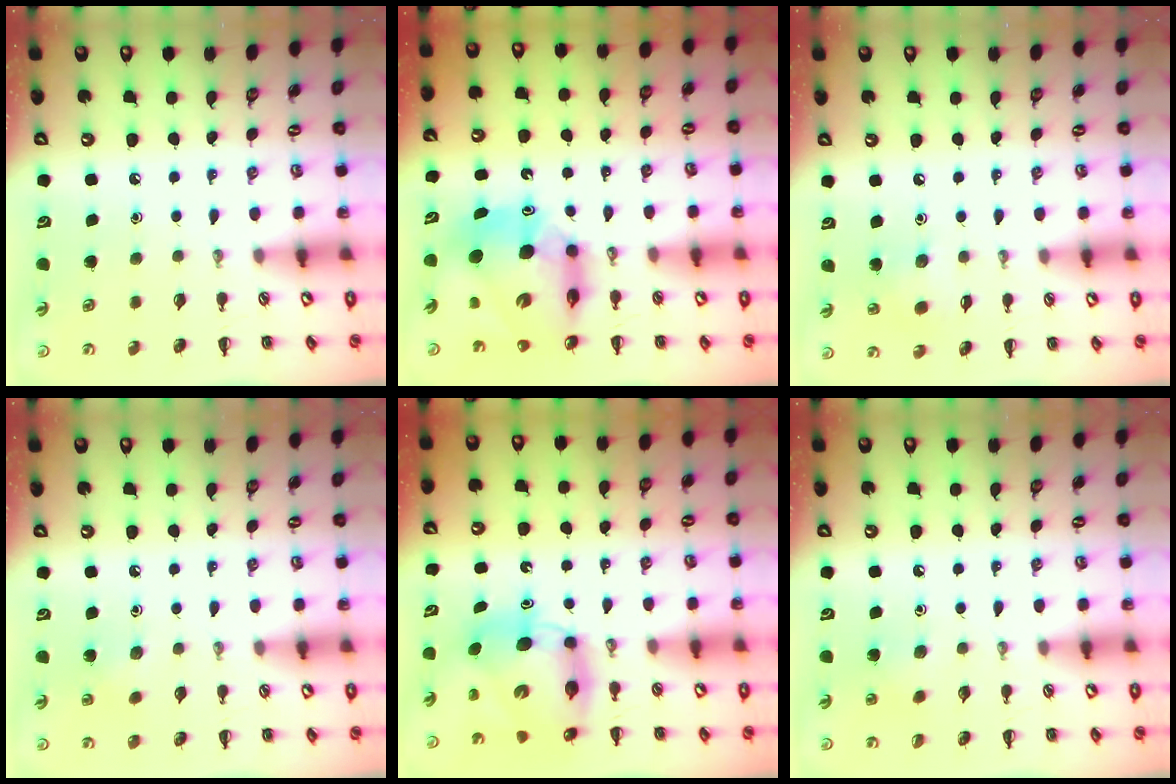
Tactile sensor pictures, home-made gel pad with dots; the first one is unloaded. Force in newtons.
{"total": 13.1, "press": 12.6, "slide": 3.8}
{"total": 4.2, "press": 4.1, "slide": 0.7}
{"total": 4.7, "press": 4.6, "slide": 1.2}
{"total": 9.7, "press": 9.2, "slide": 2.9}
{"total": 5.7, "press": 5.5, "slide": 1.8}